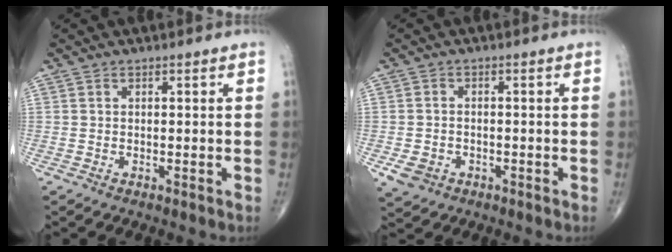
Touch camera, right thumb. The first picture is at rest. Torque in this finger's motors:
{"motor_torque": [0.52, 0.08, 0.00, -0.21, 0.00]}